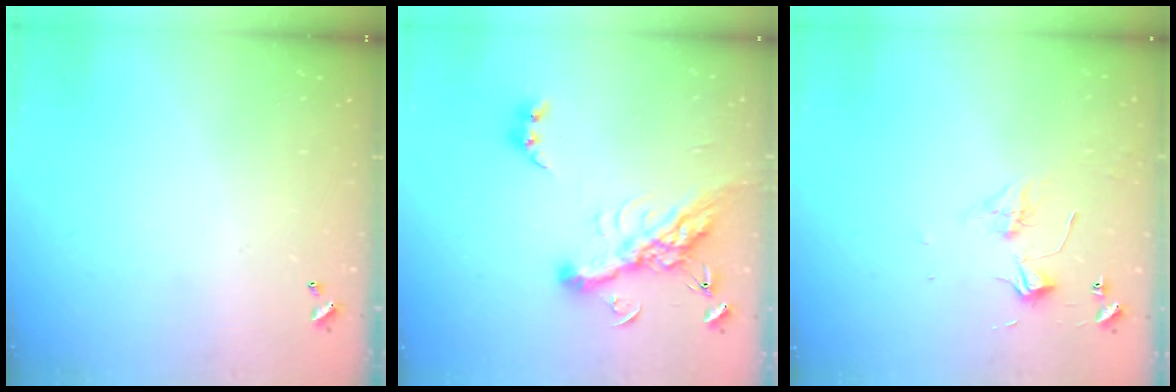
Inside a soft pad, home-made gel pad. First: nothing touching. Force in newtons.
{"total": 16.4, "press": 16.3, "slide": 2.0}
{"total": 2.7, "press": 2.7, "slide": 0.6}